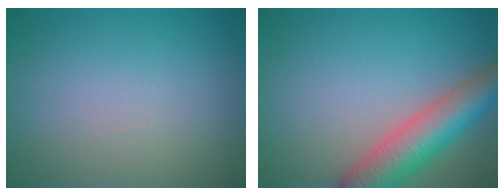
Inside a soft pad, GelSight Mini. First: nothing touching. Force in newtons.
{"total": 7.3, "press": 7.3, "slide": 0.5}